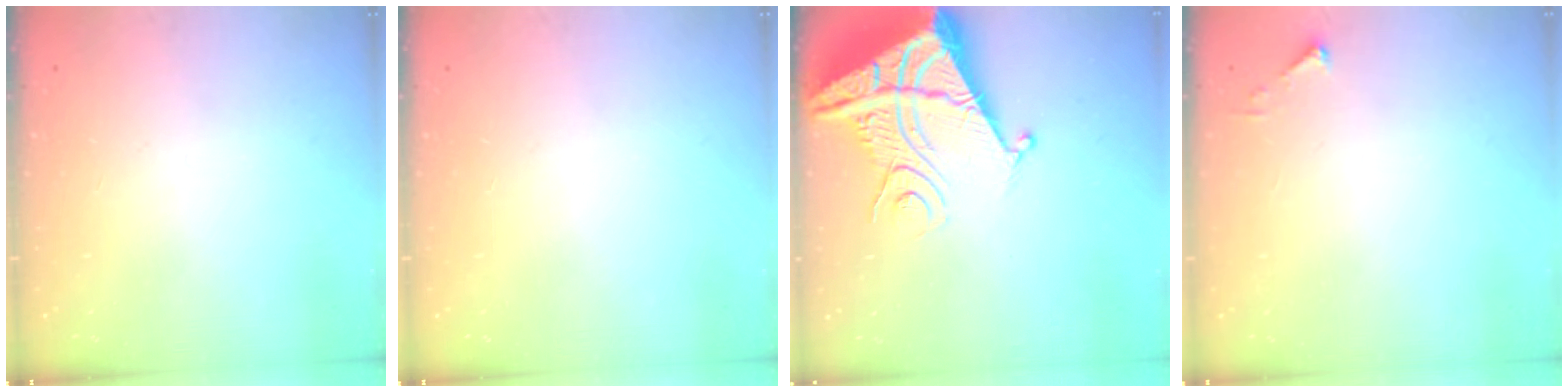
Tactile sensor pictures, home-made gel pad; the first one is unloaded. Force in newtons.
{"total": 0.0}
{"total": 13.1, "press": 13.0, "slide": 1.6}
{"total": 2.7, "press": 2.7, "slide": 0.3}